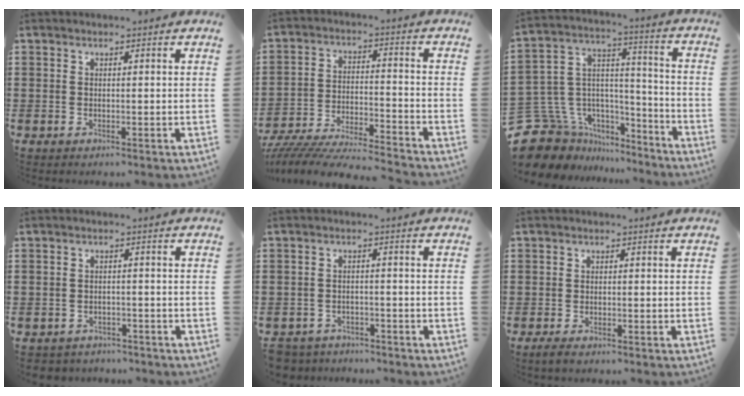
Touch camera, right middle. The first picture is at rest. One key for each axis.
{"total": 7.2, "fx": -7.0, "fy": 0.5, "fz": 1.6, "tx": -0.038, "ty": 0.002, "tz": -0.141}
{"total": 10.9, "fx": -7.5, "fy": 7.7, "fz": 1.9, "tx": -0.084, "ty": 0.007, "tz": -0.142}
{"total": 2.2, "fx": -2.1, "fy": 0.7, "fz": -0.3, "tx": -0.004, "ty": 0.001, "tz": -0.049}
{"total": 3.2, "fx": -3.1, "fy": 0.7, "fz": -0.2, "tx": -0.005, "ty": 0.000, "tz": -0.068}
{"total": 1.4, "fx": -1.0, "fy": 0.8, "fz": 0.5, "tx": -0.018, "ty": 0.000, "tz": -0.024}